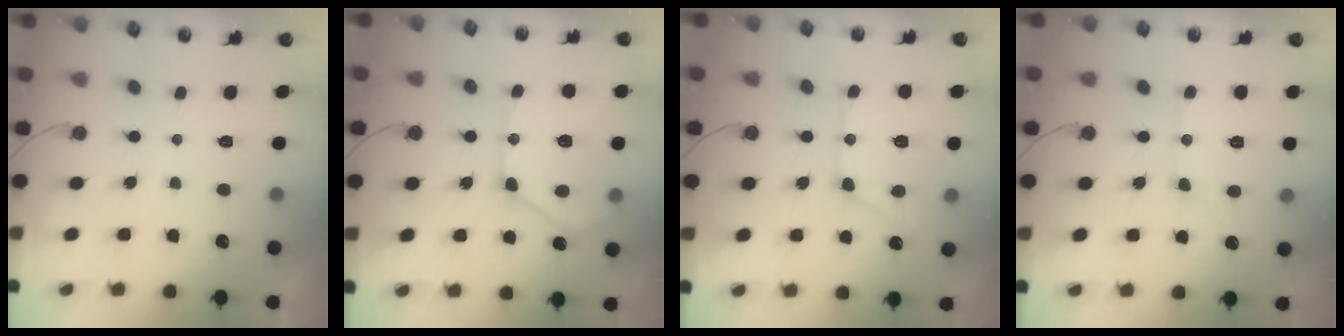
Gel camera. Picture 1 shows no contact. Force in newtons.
{"total": 18.3, "press": 18.2, "slide": 1.8}
{"total": 14.7, "press": 14.6, "slide": 1.6}
{"total": 8.9, "press": 8.9, "slide": 0.8}